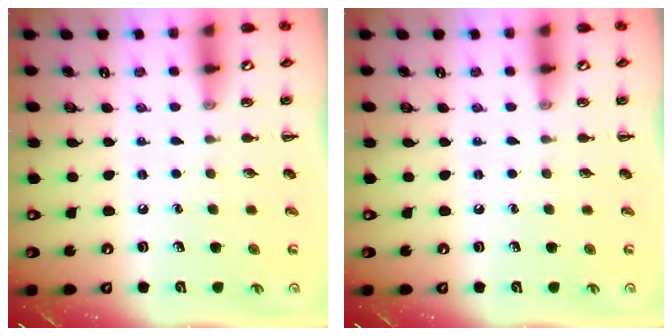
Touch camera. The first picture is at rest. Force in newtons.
{"total": 0.0}